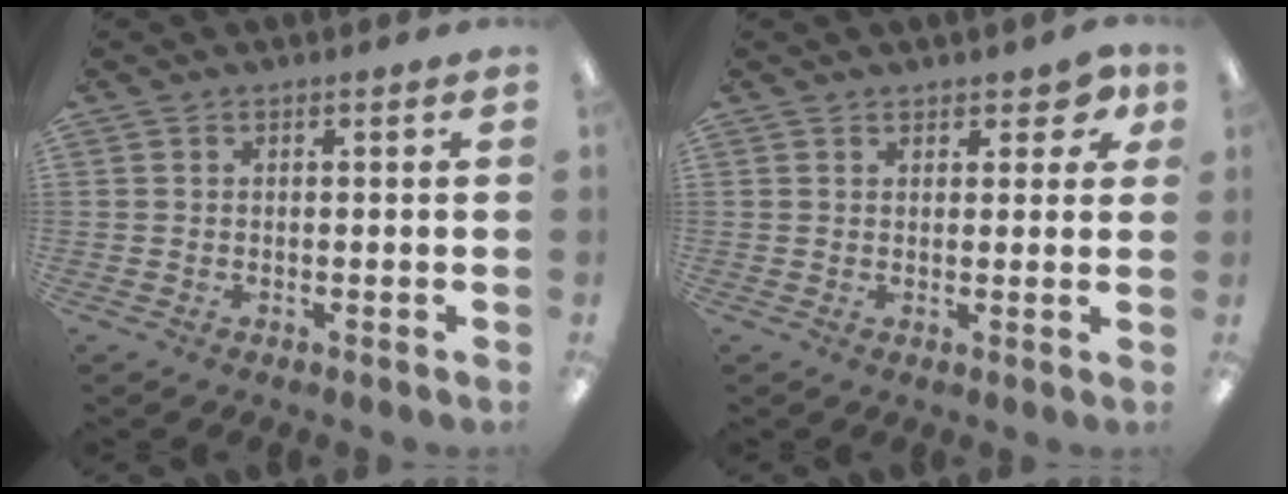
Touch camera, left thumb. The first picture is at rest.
{"total": 4.6, "force": [3.1, 2.2, 2.5], "torque": [-0.022, -0.011, 0.051]}